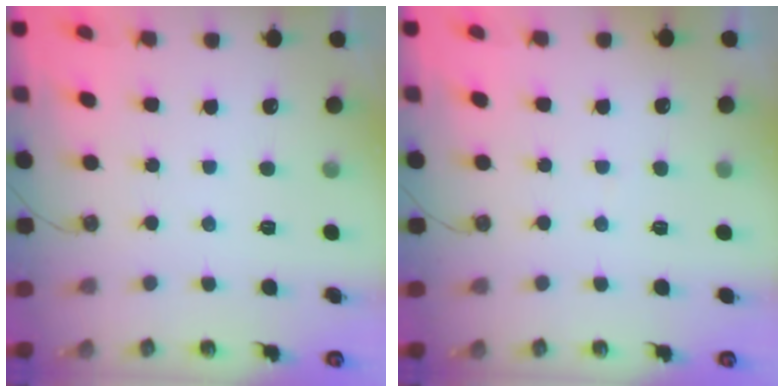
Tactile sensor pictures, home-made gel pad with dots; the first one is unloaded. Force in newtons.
{"total": 3.4, "press": 3.3, "slide": 0.4}